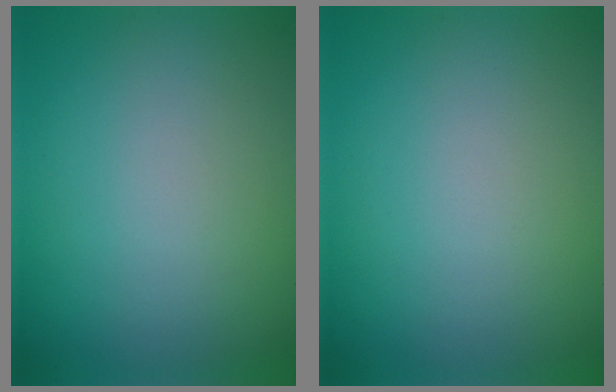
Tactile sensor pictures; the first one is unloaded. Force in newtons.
{"total": 0.0}